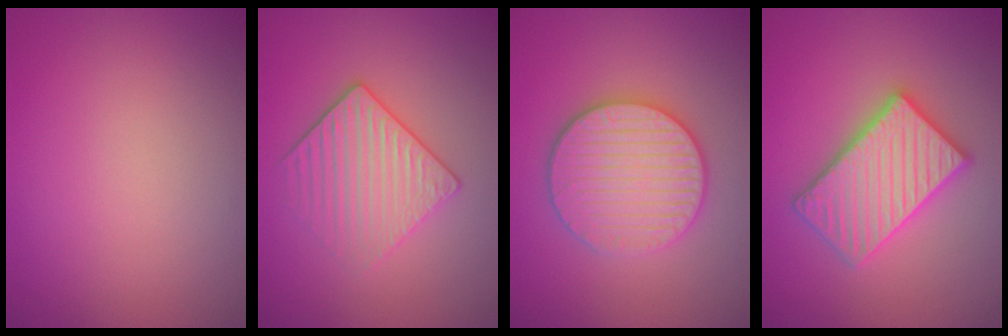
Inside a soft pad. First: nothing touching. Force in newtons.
{"total": 3.4, "press": 3.2, "slide": 1.0}
{"total": 5.7, "press": 5.6, "slide": 1.1}
{"total": 5.5, "press": 5.5, "slide": 0.9}